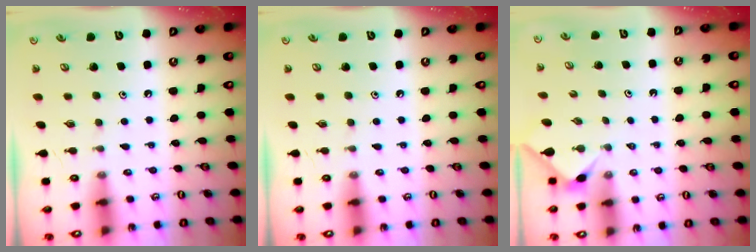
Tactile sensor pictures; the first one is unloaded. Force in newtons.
{"total": 0.0}
{"total": 2.5, "press": 2.5, "slide": 0.4}